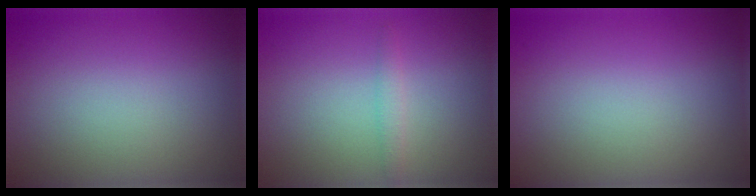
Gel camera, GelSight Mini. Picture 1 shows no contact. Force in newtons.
{"total": 1.1, "press": 1.1, "slide": 0.0}
{"total": 0.0}